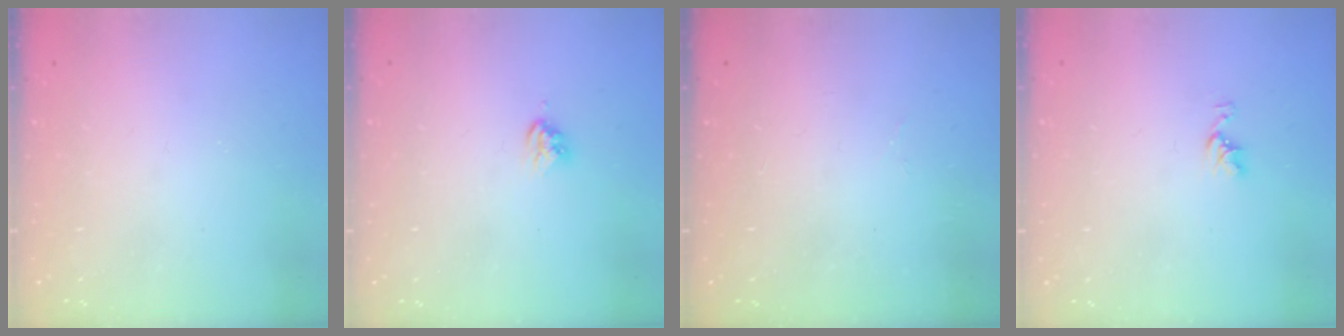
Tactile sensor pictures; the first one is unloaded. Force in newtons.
{"total": 3.5, "press": 3.5, "slide": 0.4}
{"total": 2.0, "press": 1.9, "slide": 0.8}
{"total": 3.9, "press": 3.9, "slide": 0.5}